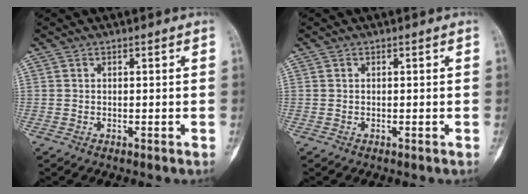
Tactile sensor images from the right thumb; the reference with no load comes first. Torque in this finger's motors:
{"motor_torque": [0.05, -0.13, -0.22, 0.02, 0.04]}